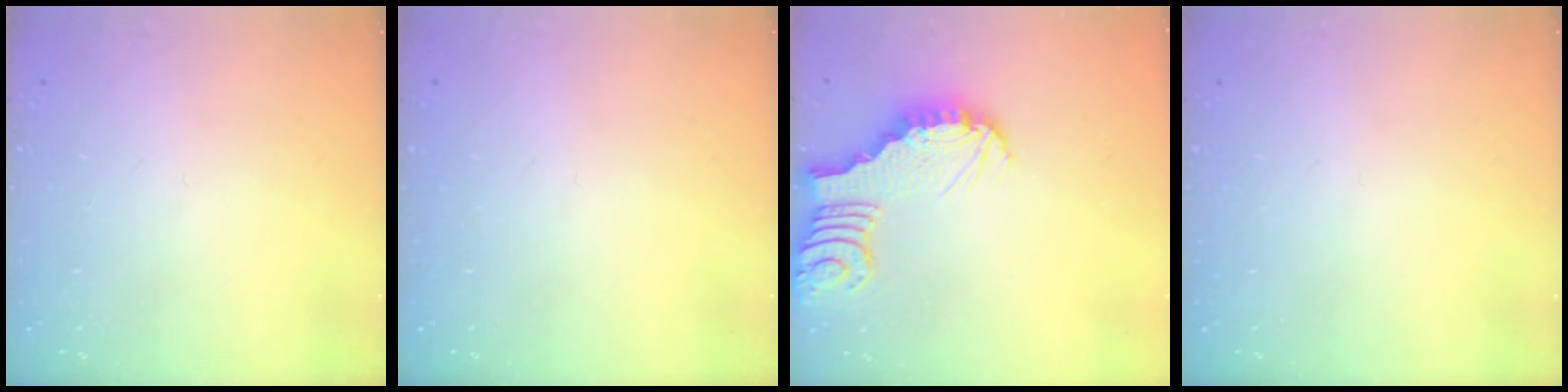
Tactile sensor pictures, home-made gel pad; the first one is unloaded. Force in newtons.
{"total": 0.0}
{"total": 3.3, "press": 3.3, "slide": 0.3}
{"total": 0.0}